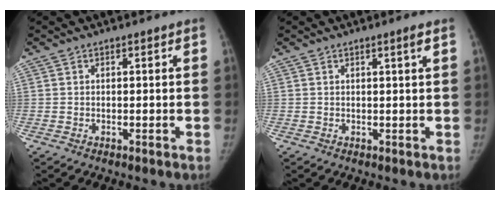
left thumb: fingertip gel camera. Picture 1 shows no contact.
{"total": 1.0, "force": [0.5, -0.3, 0.8], "torque": [-0.016, -0.005, 0.011]}